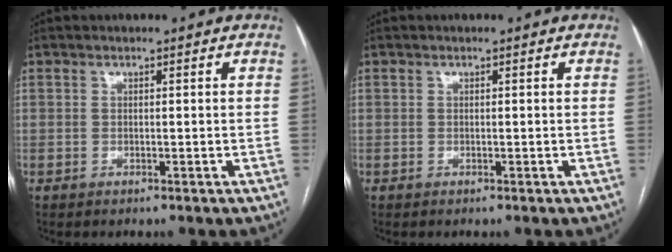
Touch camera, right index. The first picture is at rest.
{"total": 0.0}